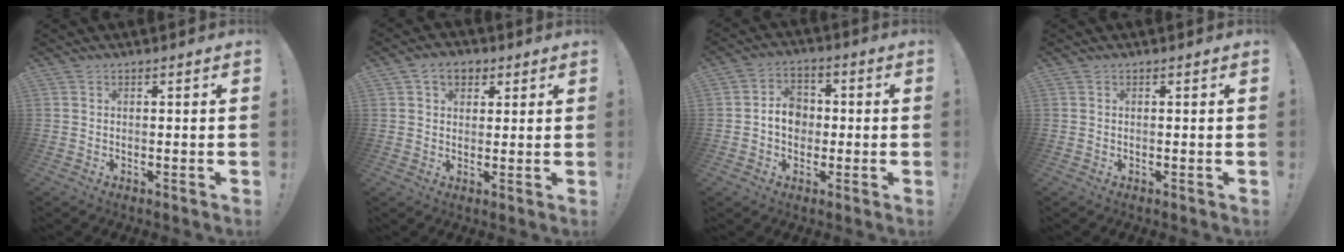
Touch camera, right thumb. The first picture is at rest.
{"total": 5.7, "force": [2.6, 4.2, 2.9], "torque": [-0.039, -0.003, 0.046]}
{"total": 7.9, "force": [-0.5, 6.4, 4.5], "torque": [-0.077, 0.016, -0.007]}
{"total": 0.0}